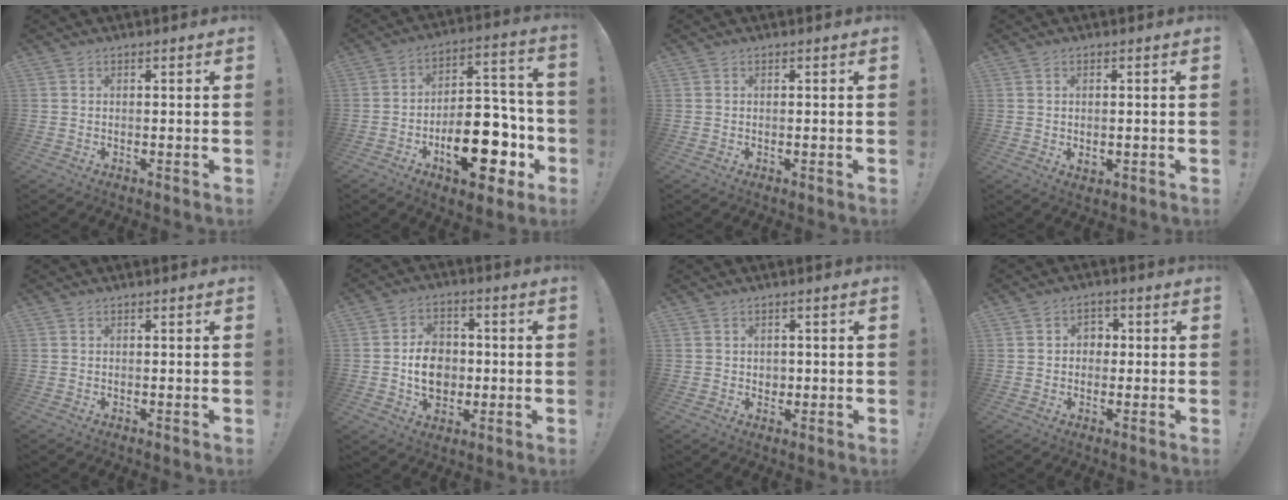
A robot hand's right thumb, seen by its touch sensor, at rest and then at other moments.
{"total": 21.3, "force": [-8.6, 11.5, 15.8], "torque": [-0.204, 0.066, -0.118]}
{"total": 0.0}
{"total": 1.5, "force": [0.2, 0.7, 1.2], "torque": [-0.014, -0.001, 0.003]}
{"total": 0.0}
{"total": 11.3, "force": [-1.2, 9.2, 6.5], "torque": [-0.097, 0.012, -0.018]}
{"total": 2.1, "force": [0.3, 2.0, 0.4], "torque": [-0.003, 0.001, 0.004]}
{"total": 3.7, "force": [0.3, 3.4, 1.5], "torque": [-0.022, 0.001, 0.003]}